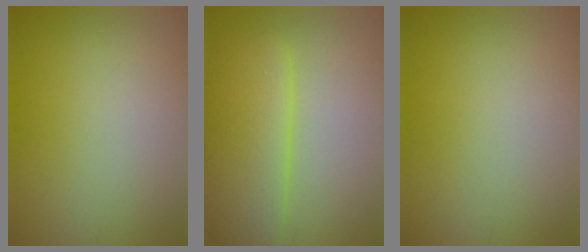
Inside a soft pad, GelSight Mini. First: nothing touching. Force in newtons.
{"total": 5.6, "press": 5.6, "slide": 0.4}
{"total": 0.0}